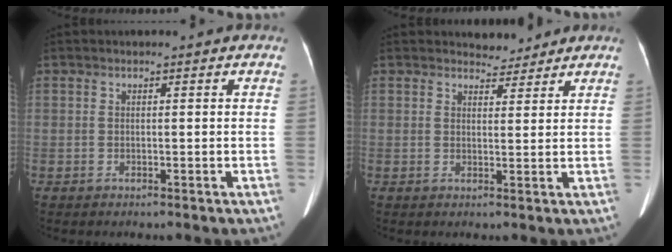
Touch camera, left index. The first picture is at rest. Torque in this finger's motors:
{"motor_torque": [0.87, -1.26, -0.03, 0.00]}